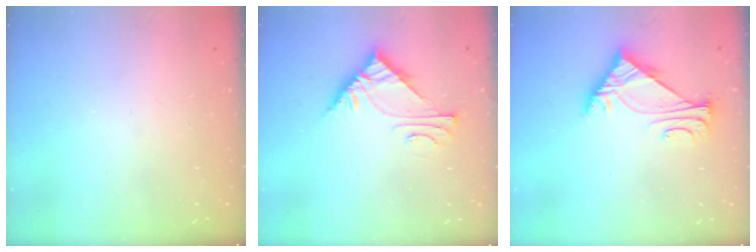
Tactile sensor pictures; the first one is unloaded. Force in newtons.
{"total": 6.9, "press": 6.8, "slide": 0.5}
{"total": 6.1, "press": 6.0, "slide": 1.2}